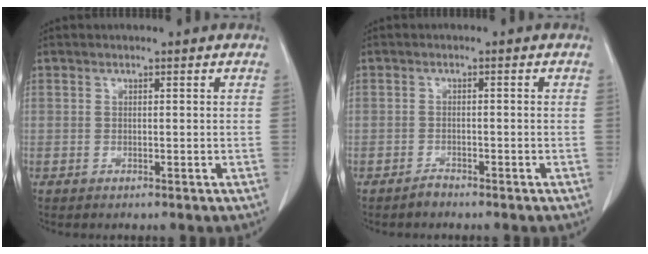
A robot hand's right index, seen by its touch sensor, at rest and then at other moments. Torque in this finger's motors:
{"motor_torque": [-0.28, -0.09, -0.09, -0.05]}